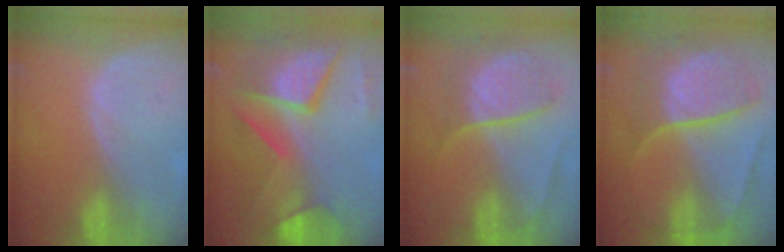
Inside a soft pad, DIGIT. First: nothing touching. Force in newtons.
{"total": 11.9, "press": 11.8, "slide": 1.1}
{"total": 7.6, "press": 7.6, "slide": 0.3}
{"total": 10.4, "press": 10.3, "slide": 1.1}